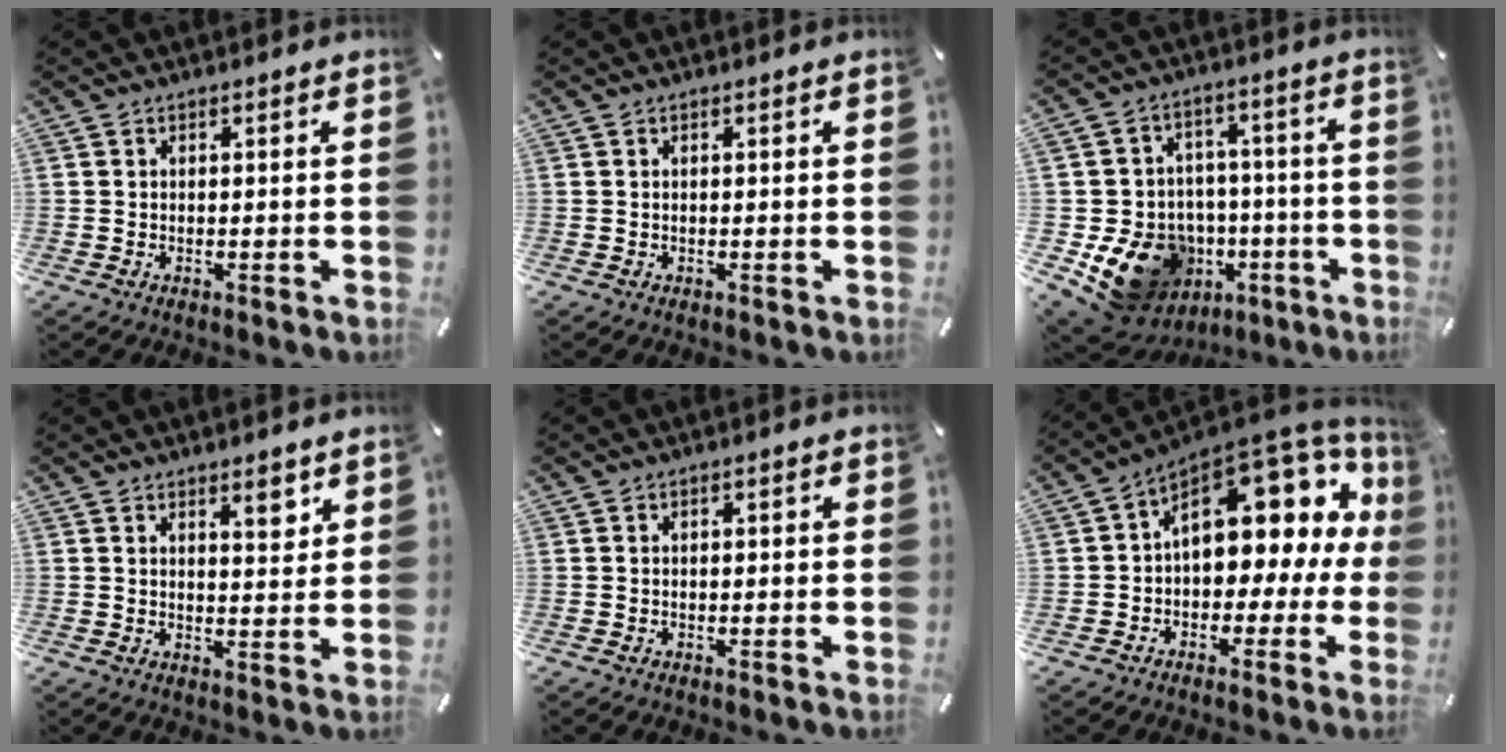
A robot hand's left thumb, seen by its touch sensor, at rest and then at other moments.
{"total": 0.0}
{"total": 16.4, "force": [-6.1, 13.5, 6.9], "torque": [-0.122, 0.034, -0.077]}
{"total": 4.9, "force": [3.3, 1.9, 3.0], "torque": [-0.025, -0.023, 0.050]}
{"total": 0.5, "force": [-0.1, 0.4, 0.4], "torque": [-0.007, 0.001, -0.002]}
{"total": 14.5, "force": [6.4, 9.0, 9.4], "torque": [-0.115, -0.059, 0.105]}